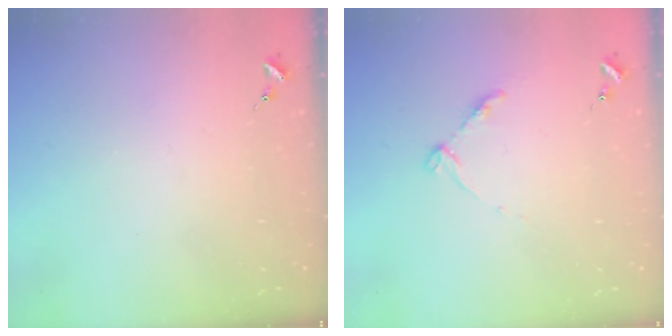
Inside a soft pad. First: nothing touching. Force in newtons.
{"total": 5.6, "press": 5.5, "slide": 0.7}